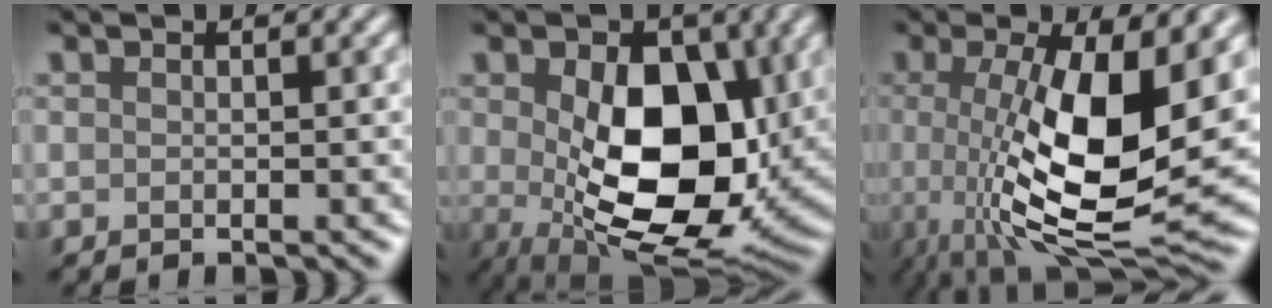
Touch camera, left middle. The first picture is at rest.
{"total": 12.4, "force": [0.6, 7.3, 10.1], "torque": [-0.153, -0.015, 0.017]}
{"total": 11.8, "force": [0.2, 3.8, 11.2], "torque": [-0.191, -0.016, 0.004]}